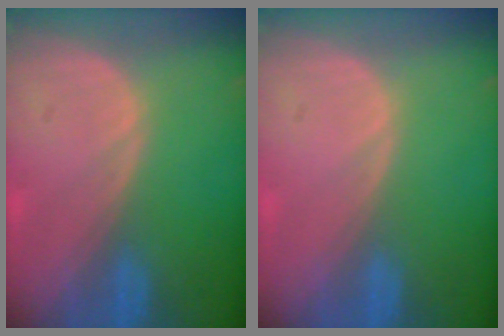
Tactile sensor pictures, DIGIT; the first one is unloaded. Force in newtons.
{"total": 0.0}